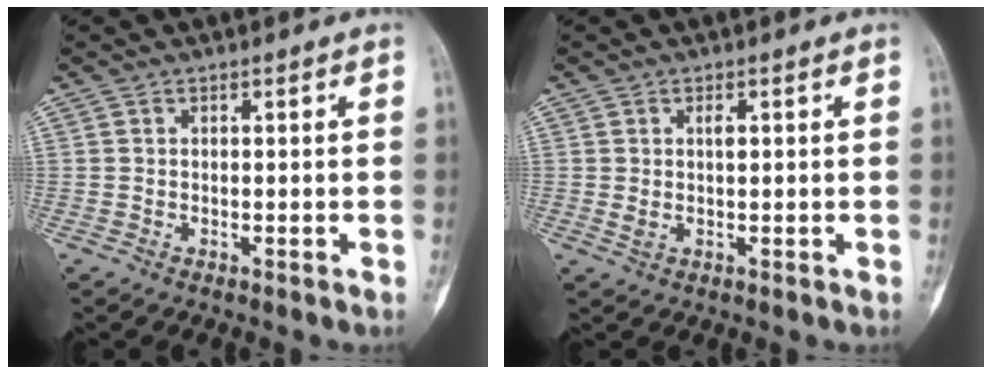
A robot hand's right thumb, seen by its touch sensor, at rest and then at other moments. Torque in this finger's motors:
{"motor_torque": [0.33, 0.24, 0.44, 0.25, 0.05]}